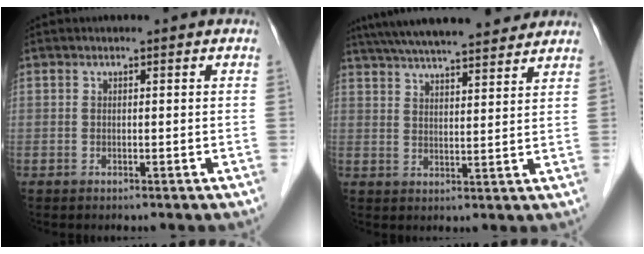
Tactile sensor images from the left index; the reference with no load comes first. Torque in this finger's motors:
{"motor_torque": [0.11, -0.22, 0.62, 0.06]}